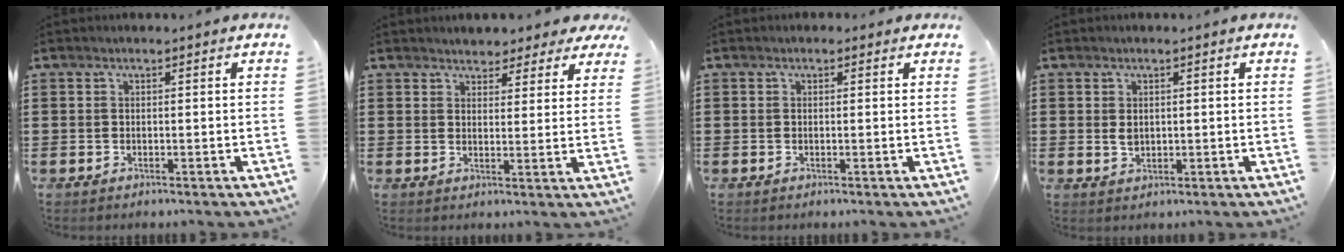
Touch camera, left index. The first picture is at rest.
{"total": 3.1, "force": [2.9, 1.1, 0.2], "torque": [-0.017, -0.005, 0.052]}
{"total": 0.7, "force": [0.0, 0.7, 0.2], "torque": [-0.004, 0.006, -0.002]}
{"total": 1.7, "force": [0.3, 1.3, 1.0], "torque": [-0.024, 0.008, 0.004]}